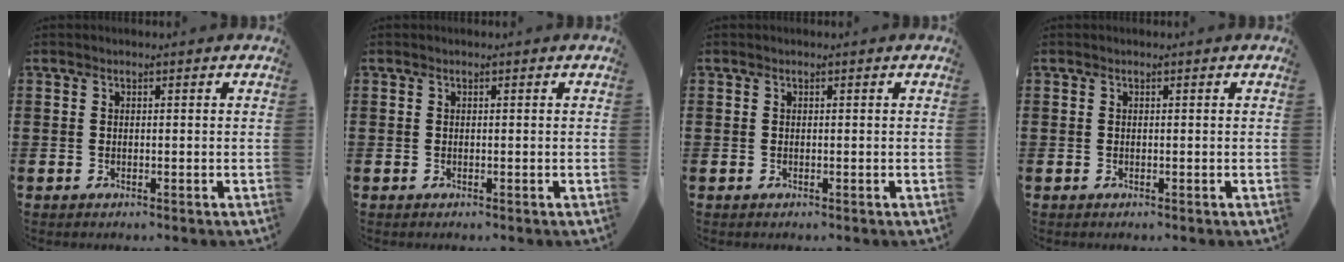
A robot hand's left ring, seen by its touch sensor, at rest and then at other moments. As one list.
[{"total": 0.0}, {"total": 0.0}, {"total": 0.0}]